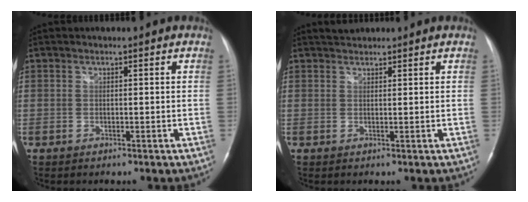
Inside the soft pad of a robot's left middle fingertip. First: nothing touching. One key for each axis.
{"total": 1.6, "fx": 1.5, "fy": 0.5, "fz": 0.1, "tx": -0.005, "ty": 0.013, "tz": 0.026}